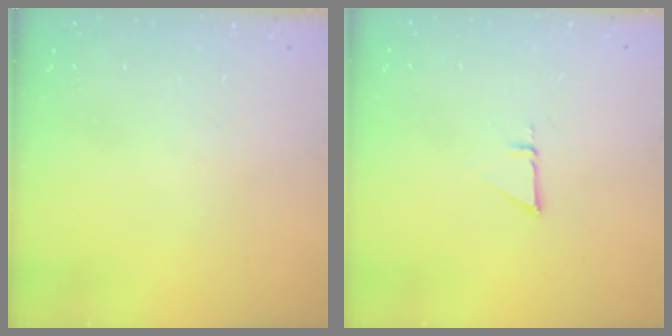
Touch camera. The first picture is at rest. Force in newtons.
{"total": 3.1, "press": 3.1, "slide": 0.2}